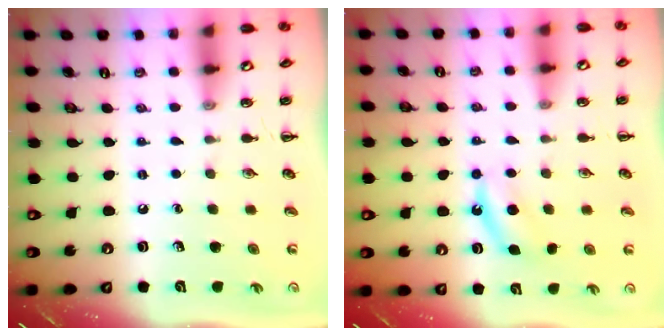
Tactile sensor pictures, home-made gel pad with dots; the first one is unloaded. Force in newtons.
{"total": 5.9, "press": 5.7, "slide": 1.6}